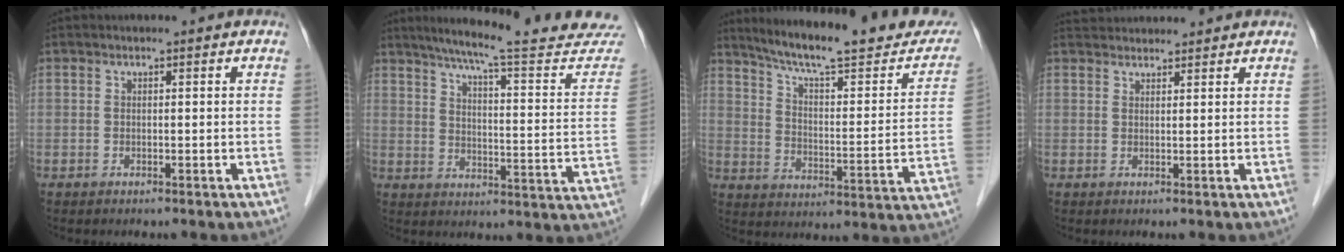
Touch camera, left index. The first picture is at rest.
{"total": 23.8, "force": [21.5, 0.9, 10.2], "torque": [-0.136, -0.067, 0.267]}
{"total": 23.3, "force": [20.0, 3.2, 11.4], "torque": [-0.166, -0.031, 0.269]}
{"total": 4.9, "force": [4.8, 0.7, 0.6], "torque": [-0.012, 0.038, 0.076]}